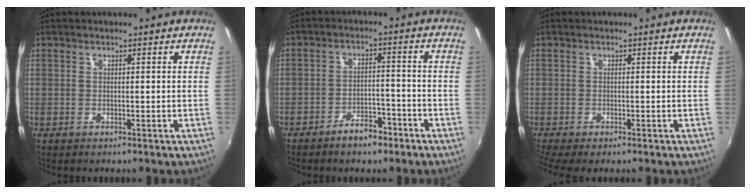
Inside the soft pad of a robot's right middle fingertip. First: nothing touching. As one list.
[{"total": 5.7, "force": [-4.2, 2.5, 2.9], "torque": [-0.060, 0.008, -0.059]}, {"total": 2.8, "force": [-2.2, 0.2, 1.7], "torque": [-0.037, -0.019, -0.037]}]